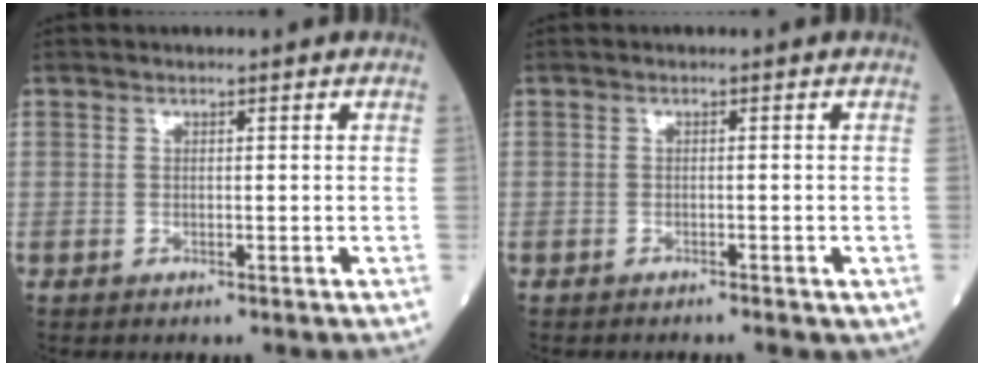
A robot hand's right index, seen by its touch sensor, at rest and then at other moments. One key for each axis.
{"total": 1.7, "fx": -1.2, "fy": 0.6, "fz": 1.1, "tx": -0.015, "ty": -0.002, "tz": -0.014}